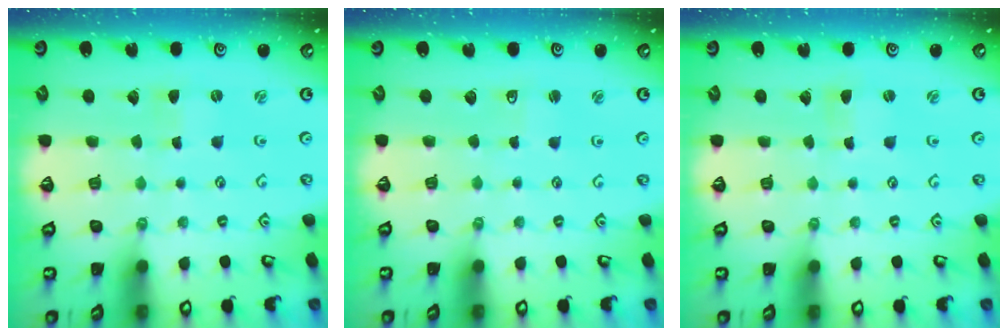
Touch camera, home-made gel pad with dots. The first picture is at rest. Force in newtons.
{"total": 2.4, "press": 2.4, "slide": 0.3}
{"total": 0.0}